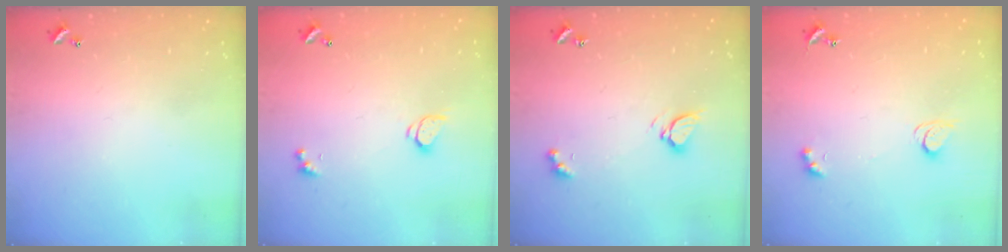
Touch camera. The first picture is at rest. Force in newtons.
{"total": 1.6, "press": 1.5, "slide": 0.4}
{"total": 3.4, "press": 3.4, "slide": 0.3}
{"total": 3.1, "press": 2.9, "slide": 1.1}